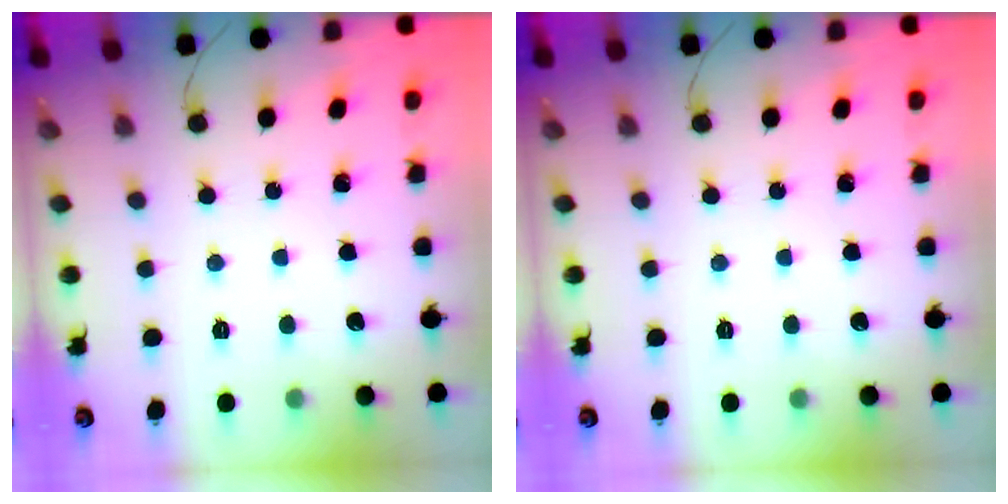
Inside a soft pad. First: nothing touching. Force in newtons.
{"total": 0.0}